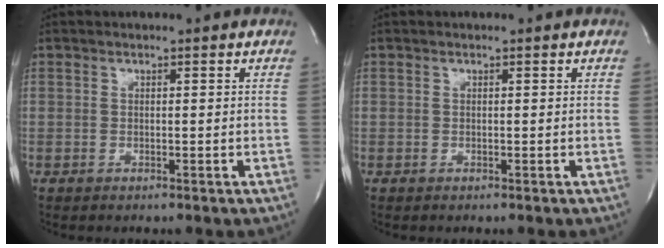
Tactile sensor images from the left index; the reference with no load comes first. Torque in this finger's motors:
{"motor_torque": [0.00, 0.00, 0.00, -0.01]}